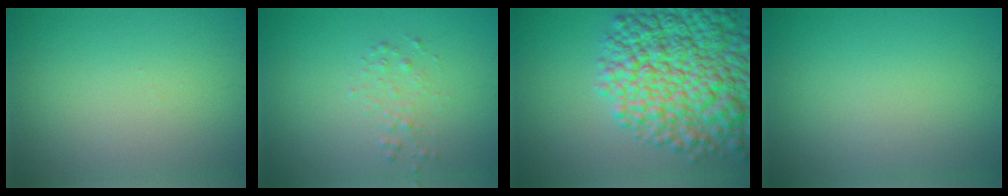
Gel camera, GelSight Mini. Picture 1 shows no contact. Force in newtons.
{"total": 1.3, "press": 1.3, "slide": 0.0}
{"total": 12.4, "press": 12.4, "slide": 0.5}
{"total": 0.0}